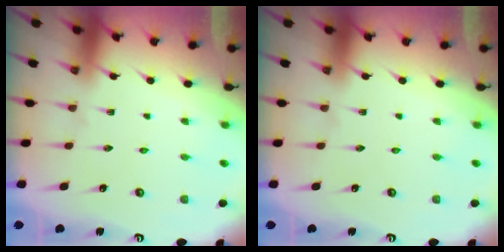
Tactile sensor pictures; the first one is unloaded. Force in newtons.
{"total": 0.0}